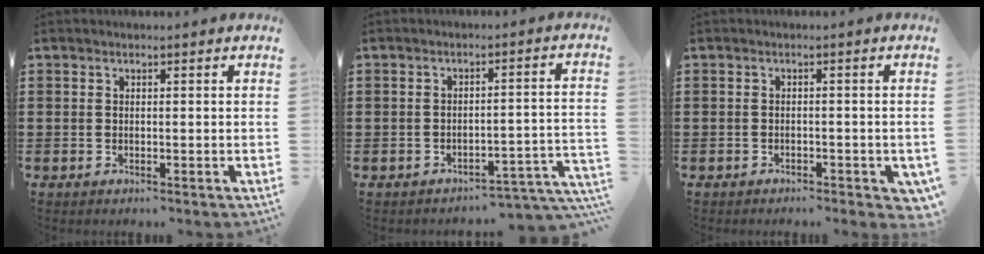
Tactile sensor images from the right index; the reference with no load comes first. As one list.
[{"total": 3.4, "force": [-3.2, 0.5, 0.8], "torque": [-0.016, 0.002, -0.070]}, {"total": 1.1, "force": [-1.0, 0.4, 0.2], "torque": [-0.009, -0.003, -0.020]}]